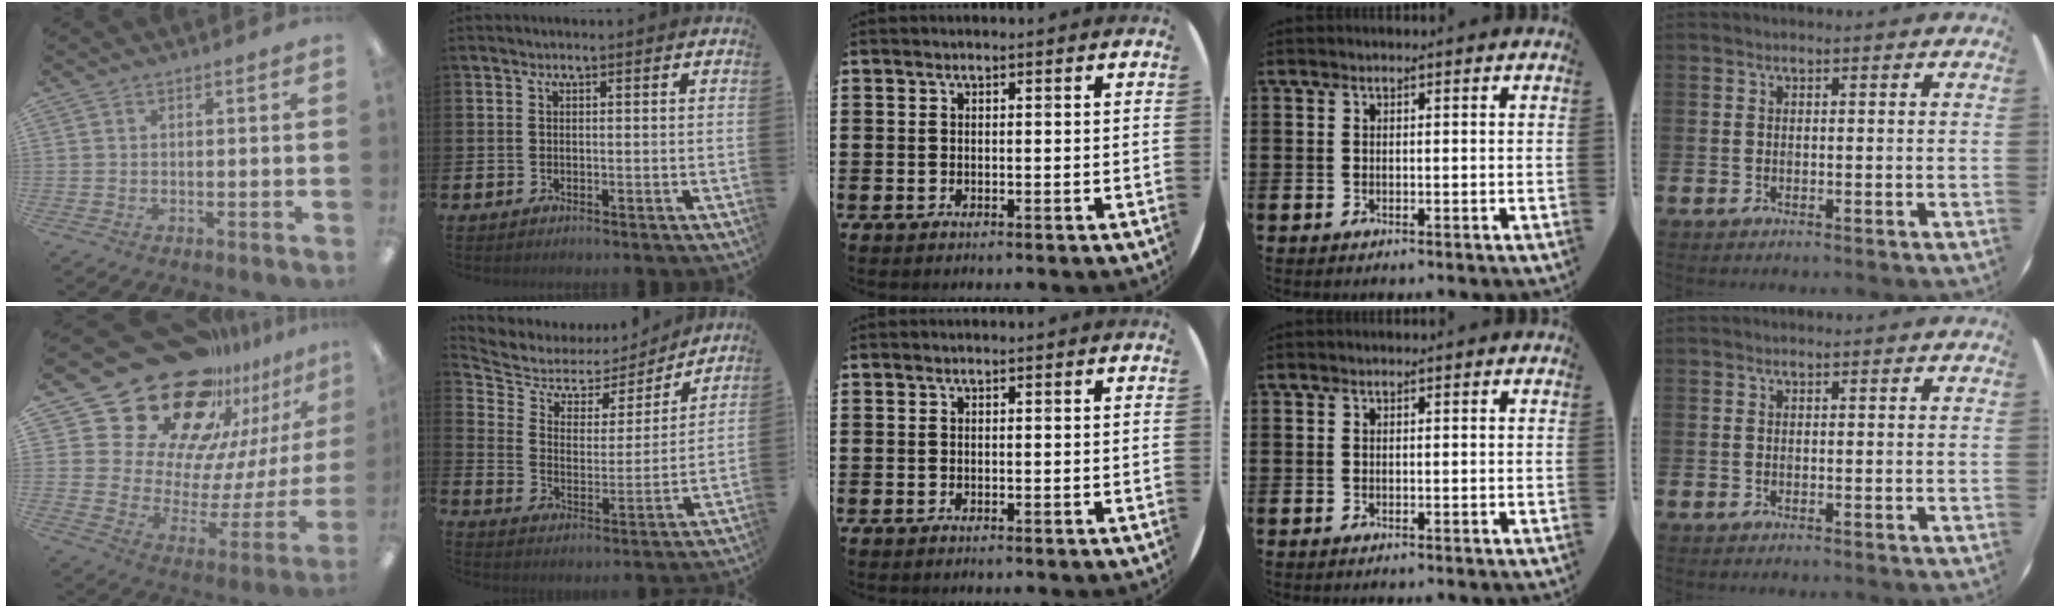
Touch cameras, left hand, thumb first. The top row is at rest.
{"thumb": {"total": 31.8, "force": [23.3, 16.6, 13.9], "torque": [-0.236, -0.186, 0.441]}, "index": {"total": 5.4, "force": [4.4, 2.9, 1.4], "torque": [-0.058, -0.033, 0.066]}}